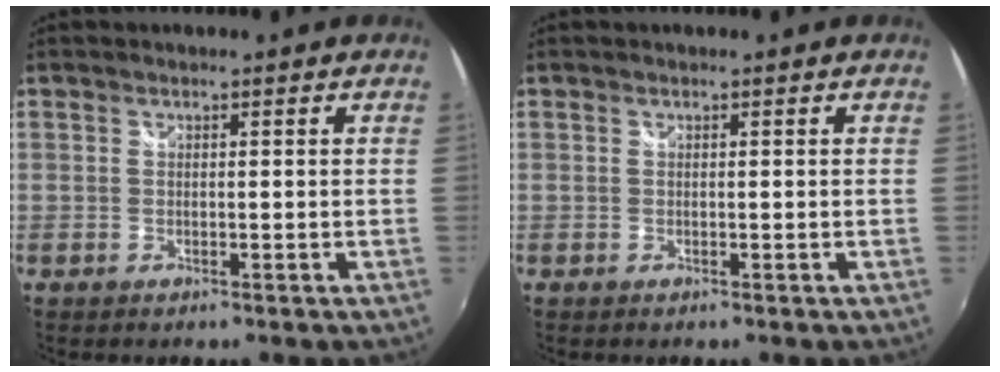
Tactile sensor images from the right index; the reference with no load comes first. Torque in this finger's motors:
{"motor_torque": [0.00, 0.00, 0.00, 0.00]}